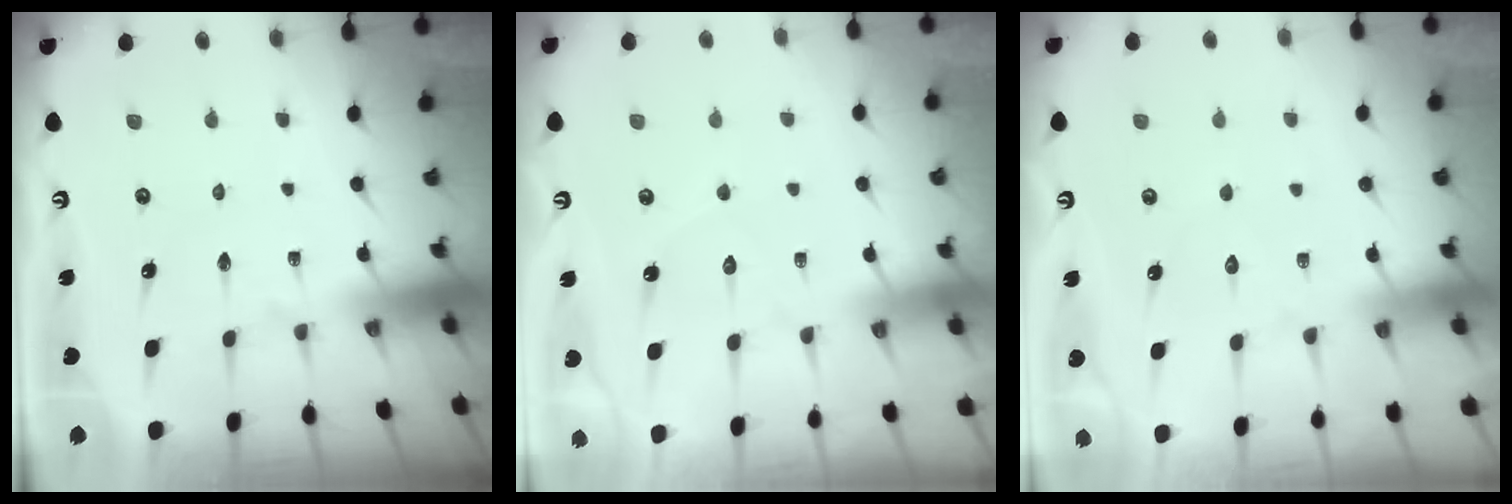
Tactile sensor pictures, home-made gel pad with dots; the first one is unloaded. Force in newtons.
{"total": 5.4, "press": 5.4, "slide": 0.5}
{"total": 5.7, "press": 5.6, "slide": 0.6}